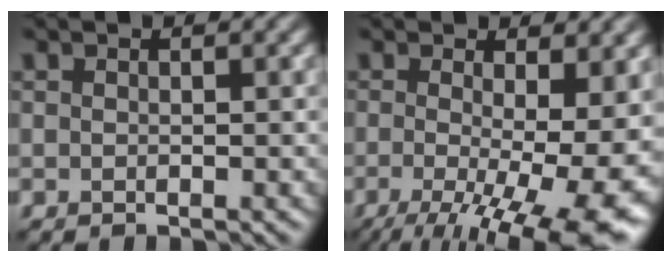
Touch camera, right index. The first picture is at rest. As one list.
[{"total": 14.8, "force": [-3.0, 5.4, 13.5], "torque": [-0.166, -0.022, -0.031]}]